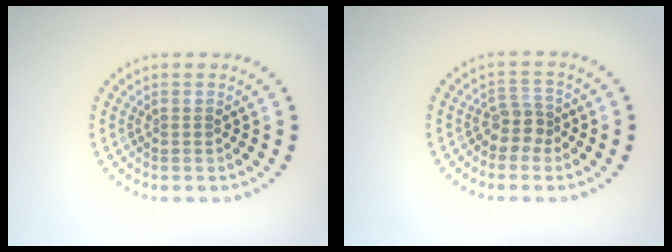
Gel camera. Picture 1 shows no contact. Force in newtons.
{"total": 2.2, "press": 1.7, "slide": 1.4}